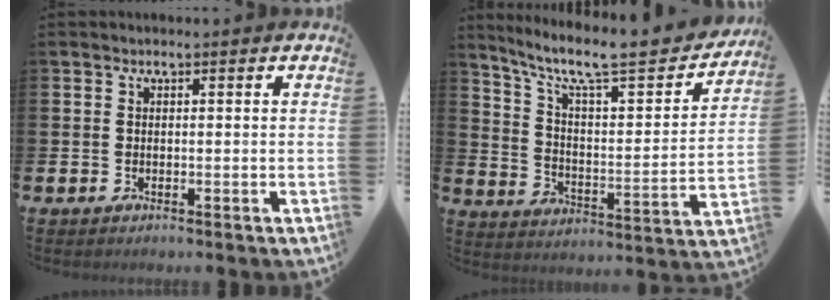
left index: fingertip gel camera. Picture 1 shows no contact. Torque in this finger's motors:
{"motor_torque": [0.04, -0.38, 0.43, 0.19]}